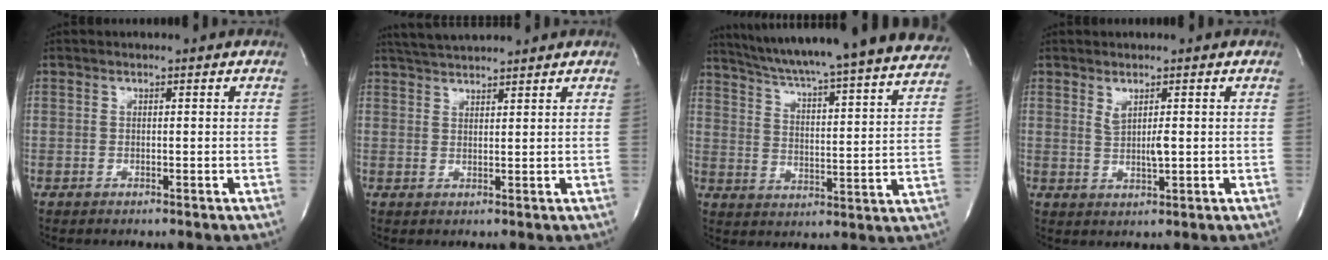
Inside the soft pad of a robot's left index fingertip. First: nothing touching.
{"total": 5.5, "force": [5.2, 0.0, 1.7], "torque": [-0.037, 0.027, 0.094]}
{"total": 30.2, "force": [27.5, 1.4, 12.4], "torque": [-0.198, -0.071, 0.350]}
{"total": 2.6, "force": [0.6, 0.4, 2.4], "torque": [-0.048, -0.009, 0.015]}